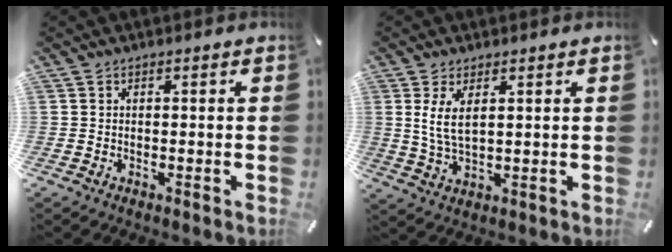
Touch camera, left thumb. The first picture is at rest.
{"total": 6.3, "force": [2.2, 2.7, 5.2], "torque": [-0.121, -0.004, 0.037]}